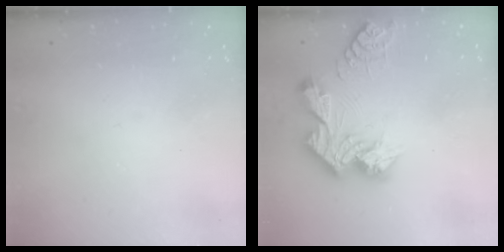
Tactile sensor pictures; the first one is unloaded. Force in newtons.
{"total": 13.8, "press": 13.7, "slide": 1.2}